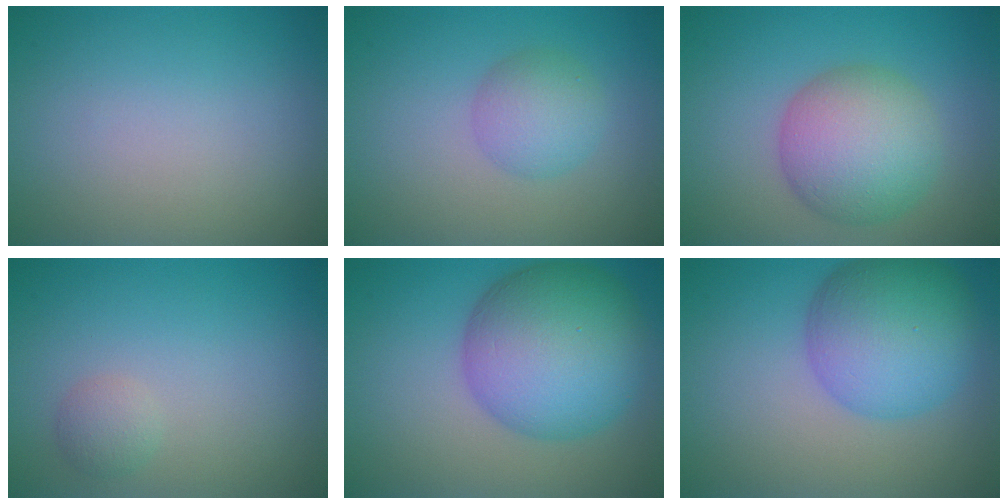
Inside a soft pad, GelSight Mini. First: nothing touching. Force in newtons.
{"total": 3.1, "press": 3.1, "slide": 0.0}
{"total": 7.0, "press": 7.0, "slide": 0.2}
{"total": 1.3, "press": 1.3, "slide": 0.0}
{"total": 11.1, "press": 11.1, "slide": 0.3}
{"total": 8.3, "press": 8.3, "slide": 0.1}